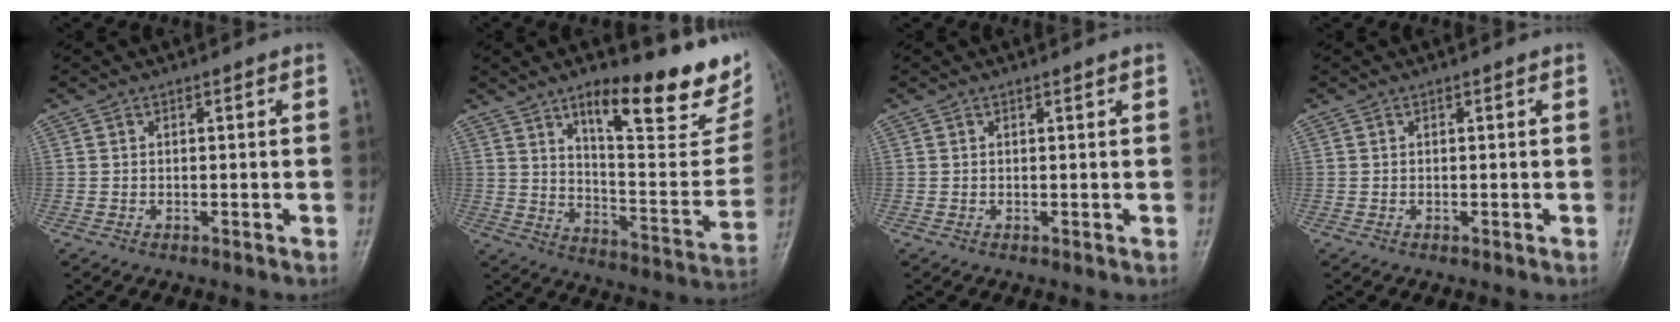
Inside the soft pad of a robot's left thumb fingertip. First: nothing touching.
{"total": 23.7, "force": [15.4, 7.2, 16.6], "torque": [-0.180, -0.076, 0.231]}
{"total": 0.6, "force": [0.5, -0.1, 0.3], "torque": [-0.012, -0.004, 0.011]}
{"total": 0.0}